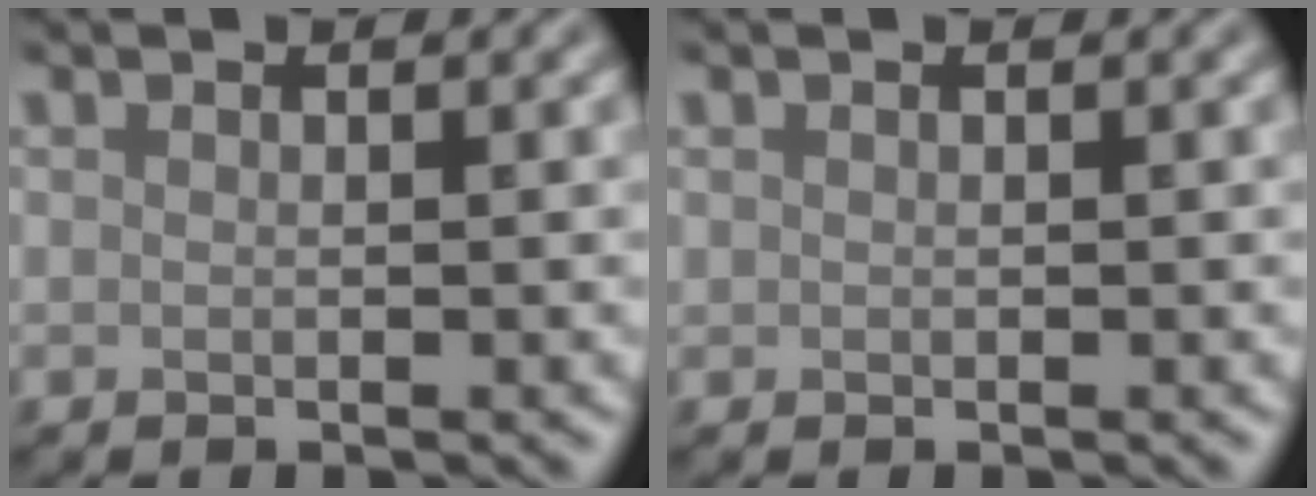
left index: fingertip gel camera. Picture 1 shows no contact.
{"total": 0.0}